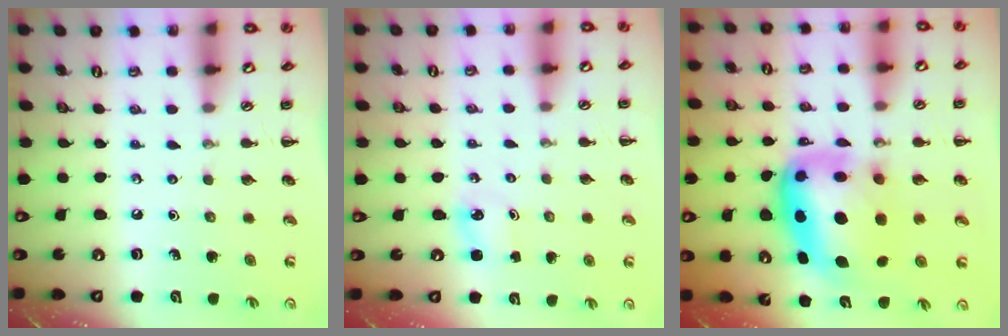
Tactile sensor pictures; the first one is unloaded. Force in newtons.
{"total": 1.5, "press": 1.5, "slide": 0.3}
{"total": 13.7, "press": 13.3, "slide": 3.3}